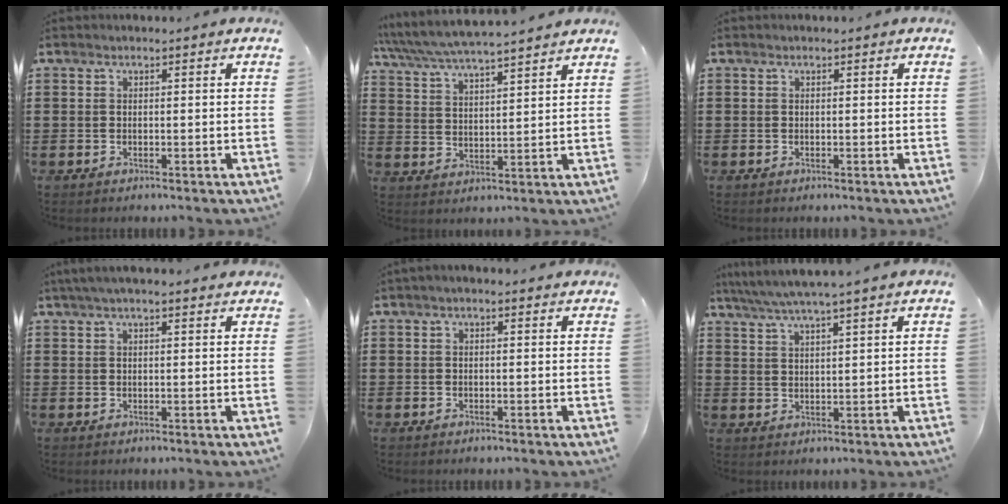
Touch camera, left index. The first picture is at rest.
{"total": 5.0, "force": [4.8, 0.1, 1.4], "torque": [-0.050, -0.029, 0.080]}
{"total": 0.0}
{"total": 3.9, "force": [3.3, 0.4, 2.0], "torque": [-0.048, 0.002, 0.061]}
{"total": 0.8, "force": [0.4, 0.3, 0.6], "torque": [-0.013, 0.005, 0.006]}
{"total": 4.4, "force": [3.9, -0.5, 2.1], "torque": [-0.051, -0.015, 0.068]}